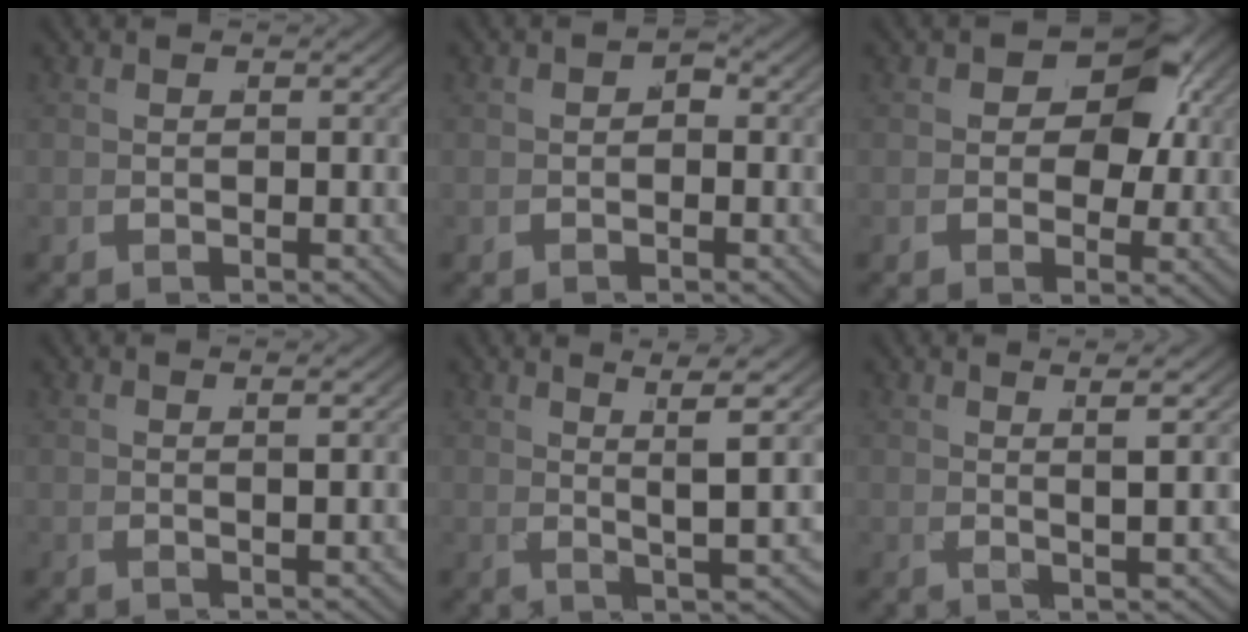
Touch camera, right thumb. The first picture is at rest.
{"total": 1.0, "force": [-0.5, 0.7, 0.5], "torque": [-0.008, -0.004, -0.012]}
{"total": 6.8, "force": [1.0, 4.7, 4.8], "torque": [-0.085, -0.022, 0.023]}
{"total": 1.0, "force": [0.4, 0.1, 0.9], "torque": [-0.022, 0.001, 0.006]}
{"total": 4.6, "force": [2.7, 0.4, 3.7], "torque": [-0.061, 0.004, 0.043]}
{"total": 2.8, "force": [1.8, 0.1, 2.2], "torque": [-0.045, 0.002, 0.030]}